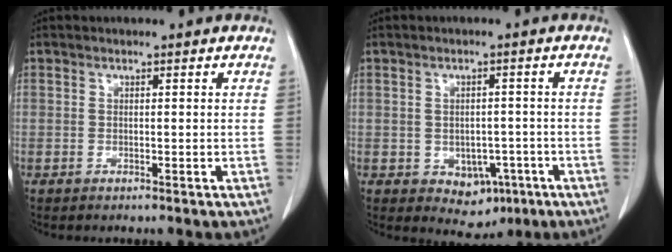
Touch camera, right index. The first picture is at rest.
{"total": 5.4, "force": [-2.1, 4.0, 3.0], "torque": [-0.032, 0.005, -0.018]}